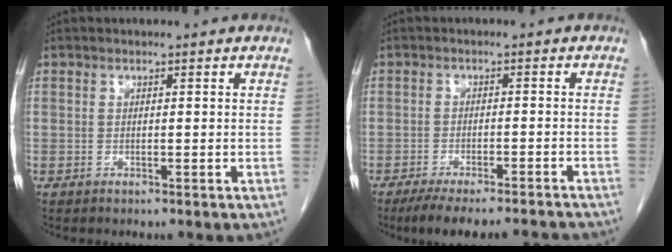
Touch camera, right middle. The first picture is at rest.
{"total": 13.8, "force": [-12.3, 1.5, 6.1], "torque": [-0.083, -0.013, -0.163]}